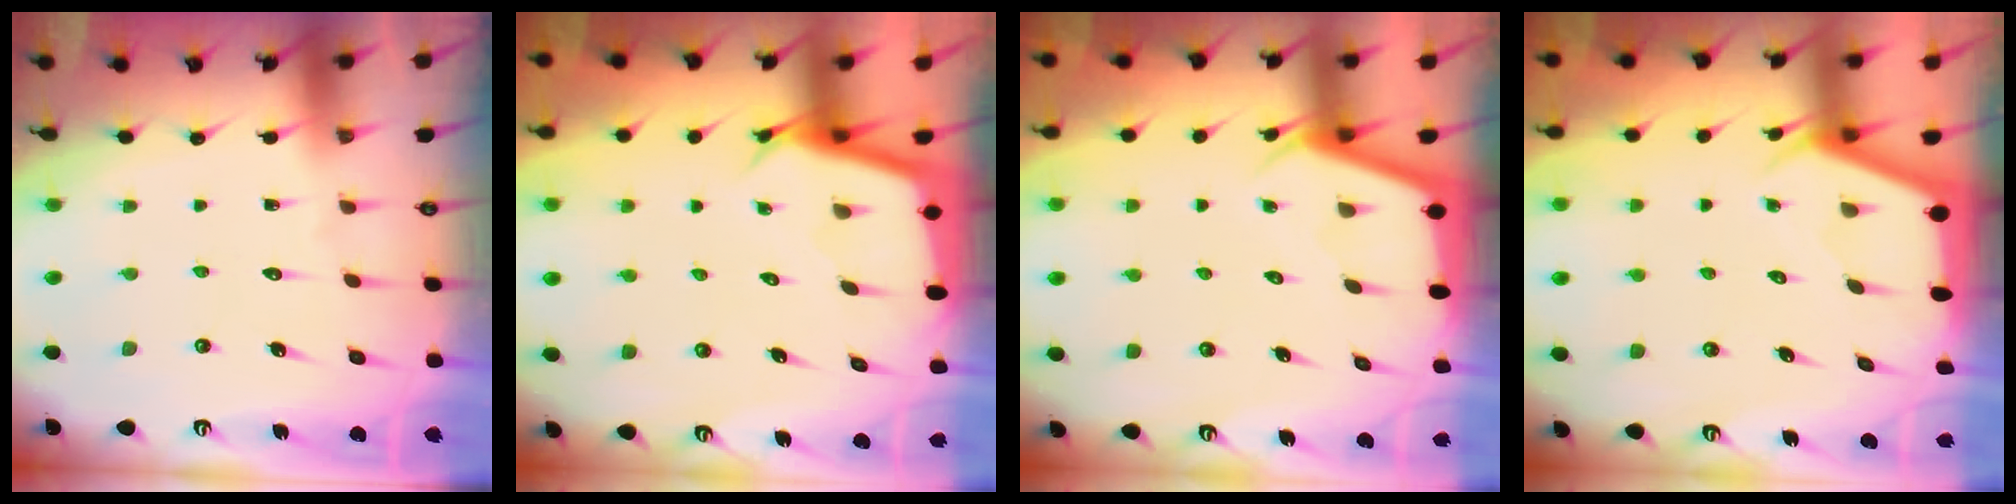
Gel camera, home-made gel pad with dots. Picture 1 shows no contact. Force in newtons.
{"total": 3.0, "press": 3.0, "slide": 0.0}
{"total": 2.9, "press": 2.8, "slide": 0.3}
{"total": 2.3, "press": 2.3, "slide": 0.3}